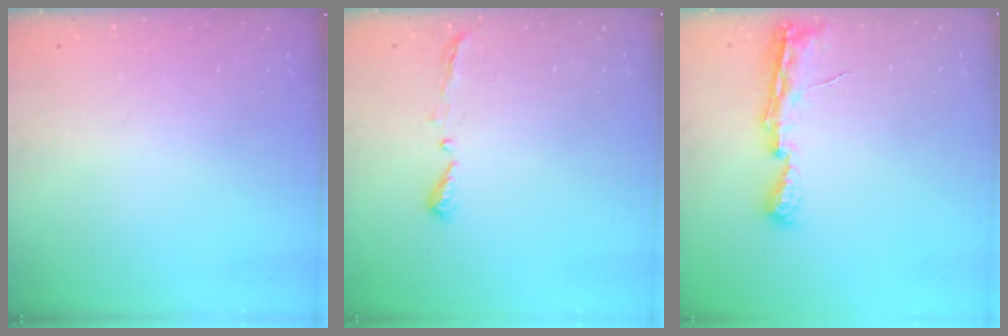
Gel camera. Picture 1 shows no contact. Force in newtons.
{"total": 4.4, "press": 4.3, "slide": 0.6}
{"total": 7.6, "press": 7.5, "slide": 0.6}